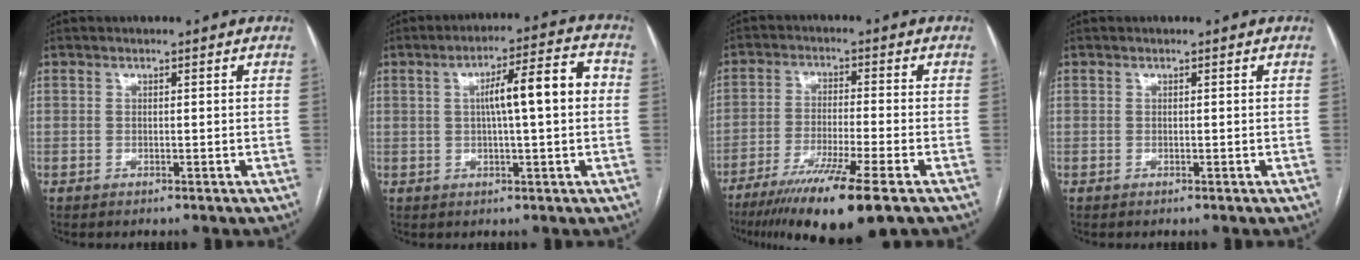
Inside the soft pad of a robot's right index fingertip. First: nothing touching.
{"total": 9.4, "force": [1.0, 1.1, 9.3], "torque": [-0.141, 0.027, 0.014]}
{"total": 13.4, "force": [-8.9, 0.0, 10.0], "torque": [-0.171, -0.038, -0.148]}
{"total": 0.0}